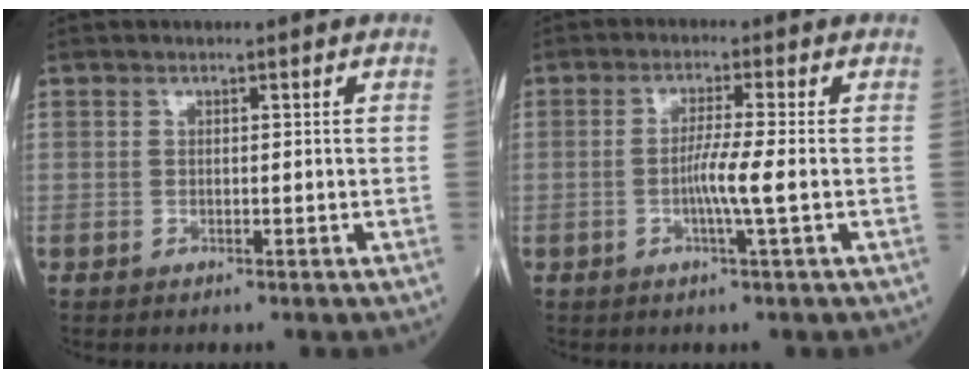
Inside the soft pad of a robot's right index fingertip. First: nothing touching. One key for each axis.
{"total": 4.2, "fx": -0.9, "fy": -0.8, "fz": 4.0, "tx": -0.078, "ty": -0.005, "tz": -0.019}